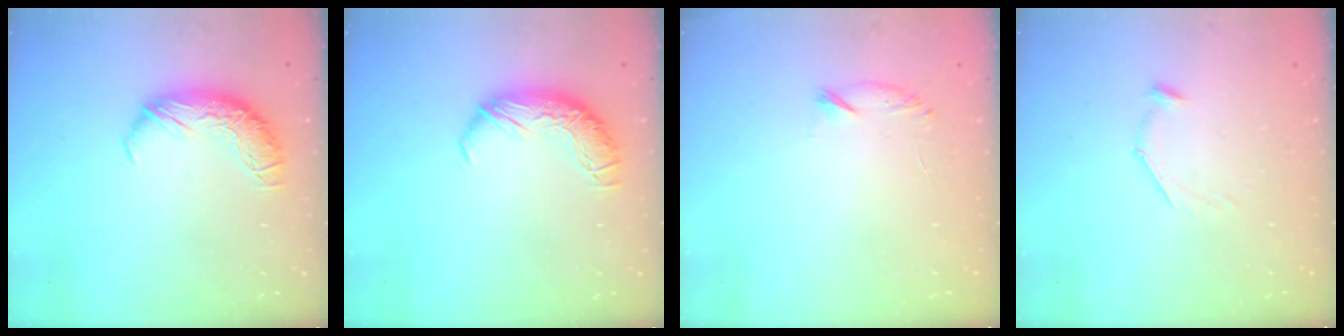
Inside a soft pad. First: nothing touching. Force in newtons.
{"total": 0.0}
{"total": 5.9, "press": 5.8, "slide": 1.4}
{"total": 8.1, "press": 8.1, "slide": 0.7}